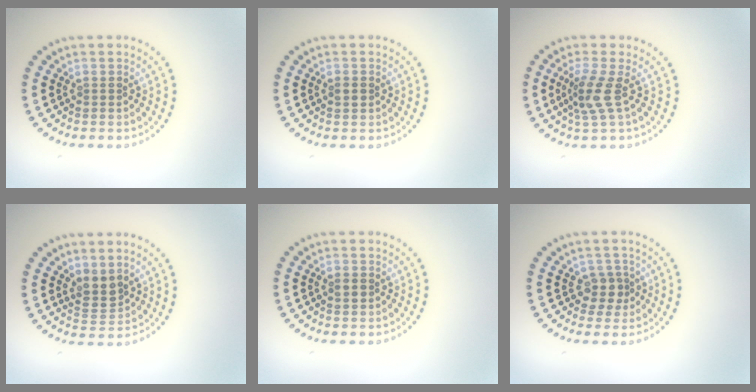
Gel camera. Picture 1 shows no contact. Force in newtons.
{"total": 1.2, "press": 1.2, "slide": 0.1}
{"total": 2.8, "press": 2.1, "slide": 1.8}
{"total": 2.3, "press": 1.9, "slide": 1.2}
{"total": 1.2, "press": 1.2, "slide": 0.1}
{"total": 1.9, "press": 1.6, "slide": 1.1}